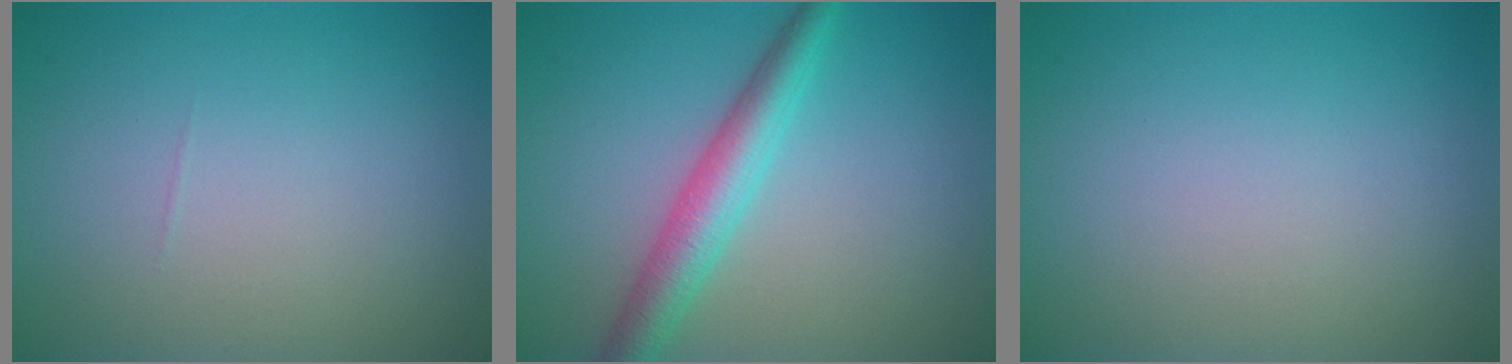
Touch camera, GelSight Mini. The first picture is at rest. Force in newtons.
{"total": 4.1, "press": 4.1, "slide": 0.1}
{"total": 0.0}